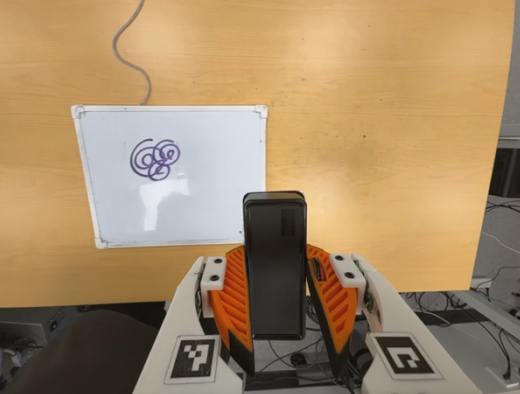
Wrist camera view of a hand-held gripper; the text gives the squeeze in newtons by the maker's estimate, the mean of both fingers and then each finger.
{"total": 6.7, "left": 5.3, "right": 8.1}